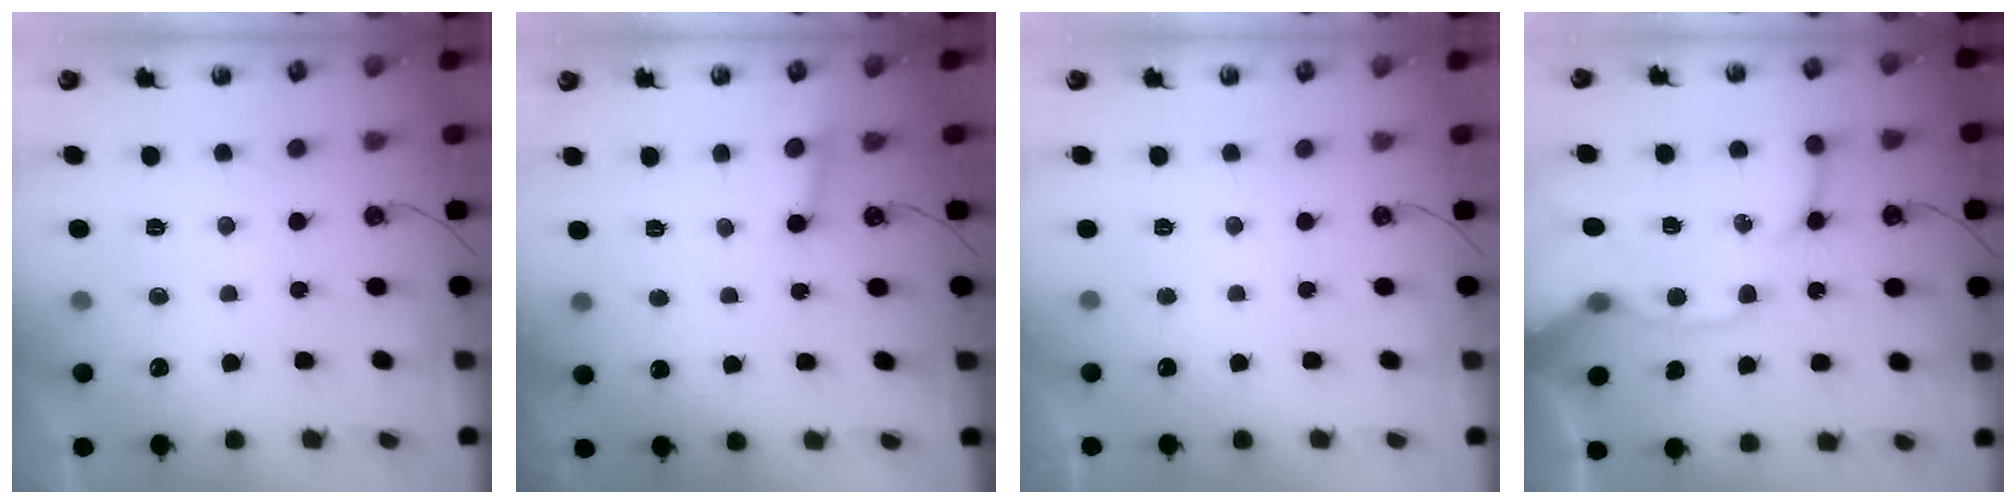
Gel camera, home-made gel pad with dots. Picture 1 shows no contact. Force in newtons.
{"total": 2.8, "press": 2.7, "slide": 0.6}
{"total": 0.0}
{"total": 19.7, "press": 19.4, "slide": 3.1}